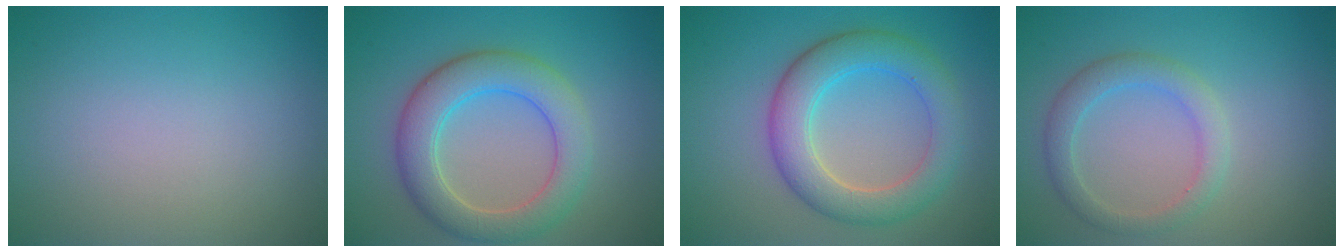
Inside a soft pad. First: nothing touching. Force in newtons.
{"total": 5.9, "press": 5.9, "slide": 0.1}
{"total": 5.8, "press": 5.8, "slide": 0.2}
{"total": 2.8, "press": 2.8, "slide": 0.2}